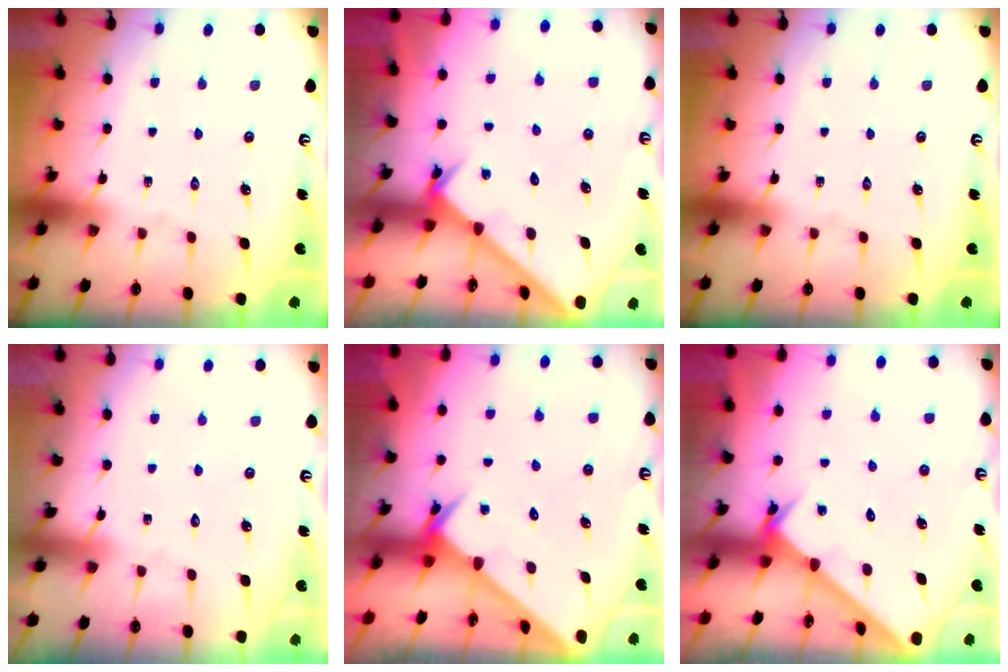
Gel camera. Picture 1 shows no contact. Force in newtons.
{"total": 2.1, "press": 2.1, "slide": 0.2}
{"total": 0.0}
{"total": 4.0, "press": 4.0, "slide": 0.4}
{"total": 2.9, "press": 2.9, "slide": 0.1}
{"total": 1.8, "press": 1.8, "slide": 0.2}